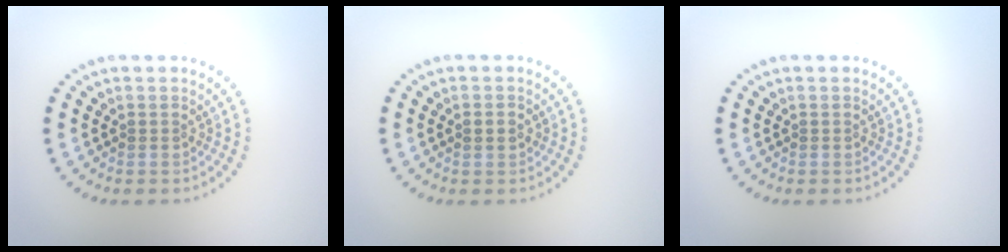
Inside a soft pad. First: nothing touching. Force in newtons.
{"total": 1.1, "press": 1.1, "slide": 0.2}
{"total": 0.0}